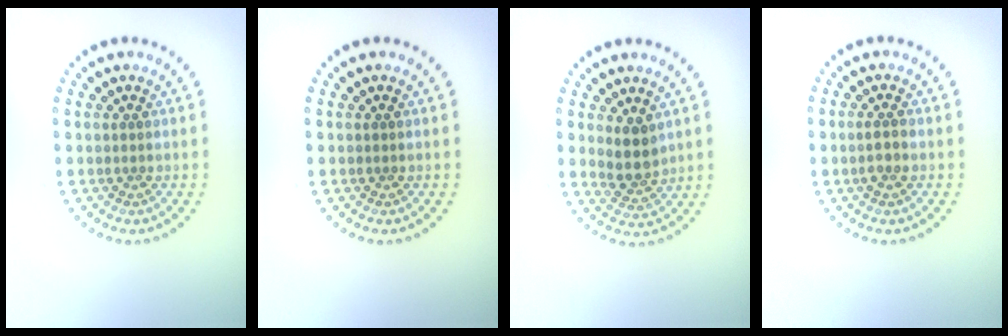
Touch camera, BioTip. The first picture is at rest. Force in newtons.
{"total": 0.0}
{"total": 2.8, "press": 2.5, "slide": 1.3}
{"total": 1.3, "press": 1.3, "slide": 0.3}